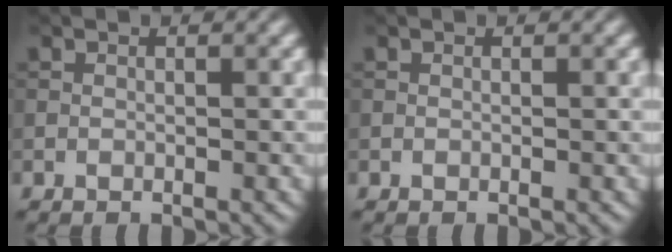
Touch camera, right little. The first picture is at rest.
{"total": 0.0}